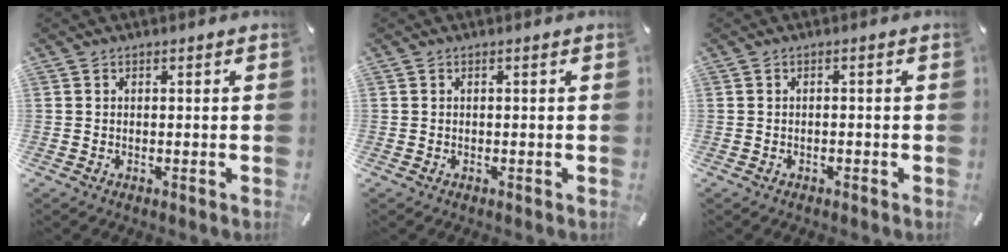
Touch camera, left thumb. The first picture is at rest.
{"total": 0.0}
{"total": 1.0, "force": [-0.7, 0.3, 0.7], "torque": [-0.013, 0.000, -0.012]}